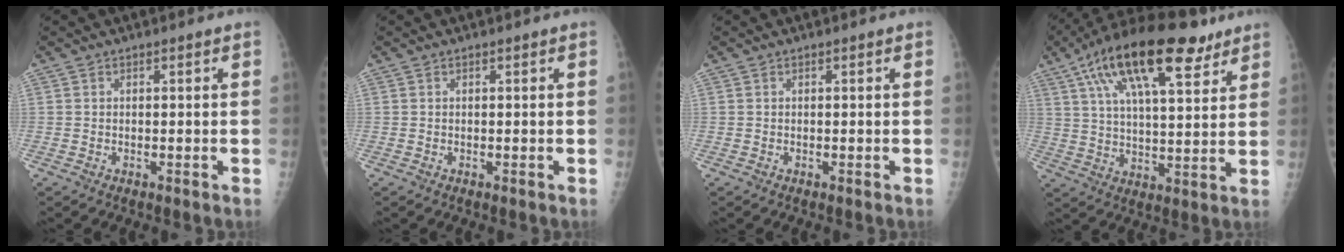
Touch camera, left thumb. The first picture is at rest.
{"total": 0.0}
{"total": 0.0}
{"total": 20.8, "force": [11.7, 7.5, 15.5], "torque": [-0.249, -0.015, 0.195]}